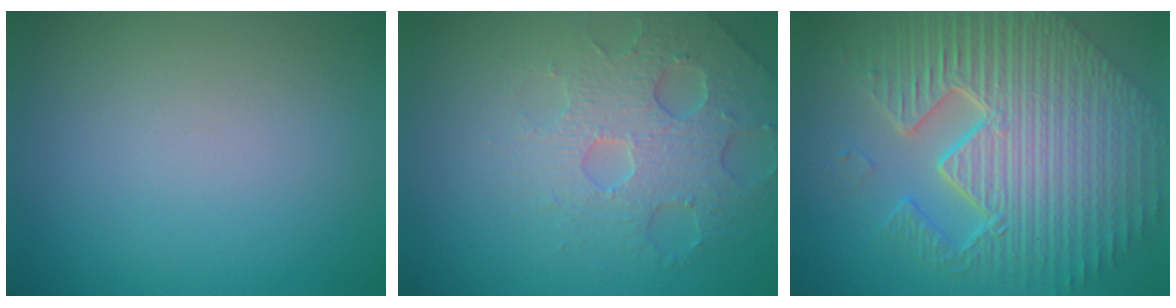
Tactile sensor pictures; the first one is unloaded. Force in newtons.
{"total": 4.1, "press": 4.0, "slide": 0.9}
{"total": 11.6, "press": 7.4, "slide": 8.9}